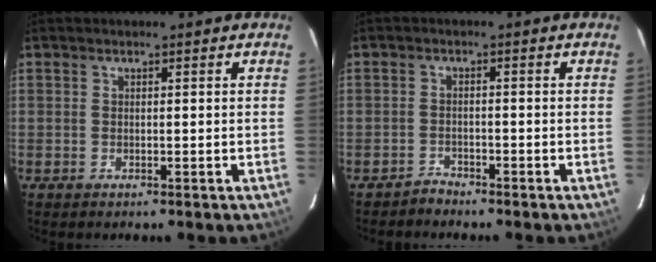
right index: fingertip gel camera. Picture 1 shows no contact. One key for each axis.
{"total": 1.9, "fx": -1.8, "fy": 0.5, "fz": -0.2, "tx": 0.003, "ty": 0.004, "tz": -0.034}